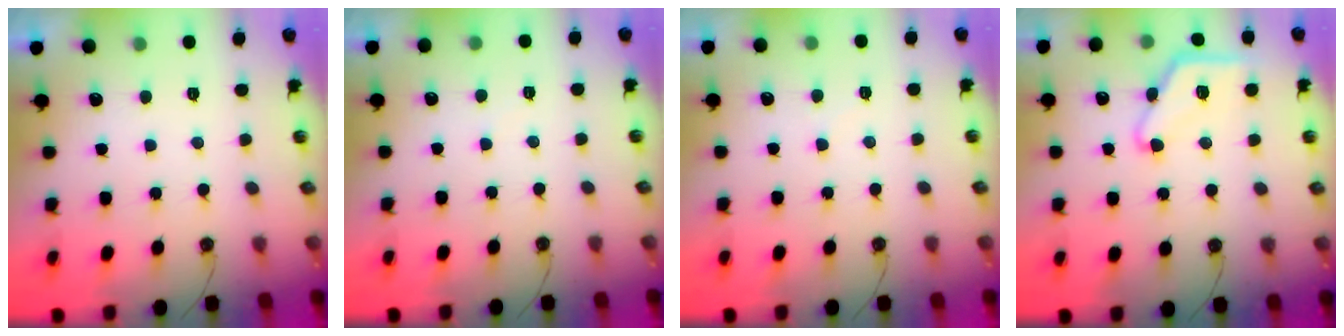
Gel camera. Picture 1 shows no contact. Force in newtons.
{"total": 3.3, "press": 3.2, "slide": 0.4}
{"total": 5.2, "press": 5.2, "slide": 0.7}
{"total": 12.2, "press": 12.2, "slide": 0.7}